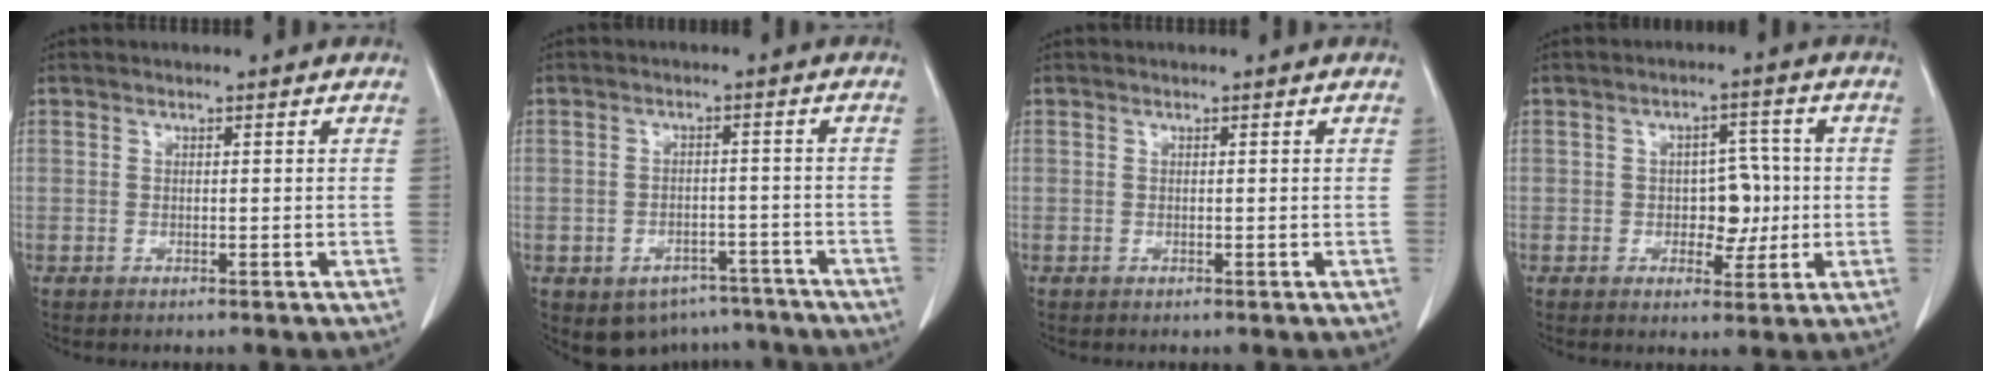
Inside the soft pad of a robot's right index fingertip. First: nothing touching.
{"total": 8.3, "force": [-6.2, 5.3, 1.8], "torque": [-0.012, 0.014, -0.080]}
{"total": 0.0}
{"total": 5.6, "force": [-0.6, 3.4, 4.3], "torque": [-0.055, 0.011, -0.003]}